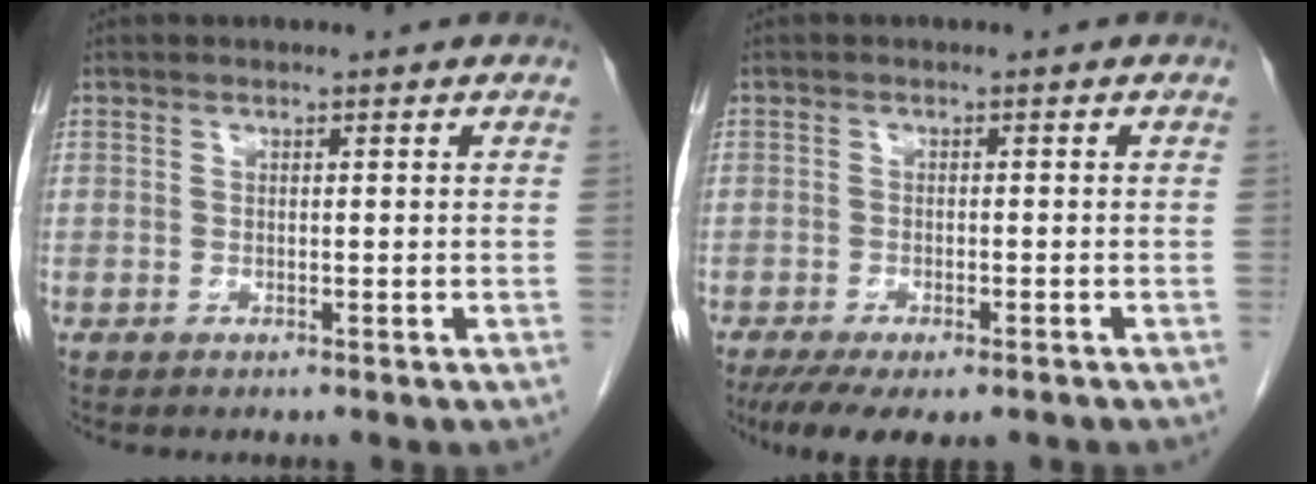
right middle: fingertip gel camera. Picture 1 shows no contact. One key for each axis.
{"total": 9.5, "fx": -7.0, "fy": 3.1, "fz": 5.5, "tx": -0.082, "ty": -0.012, "tz": -0.104}